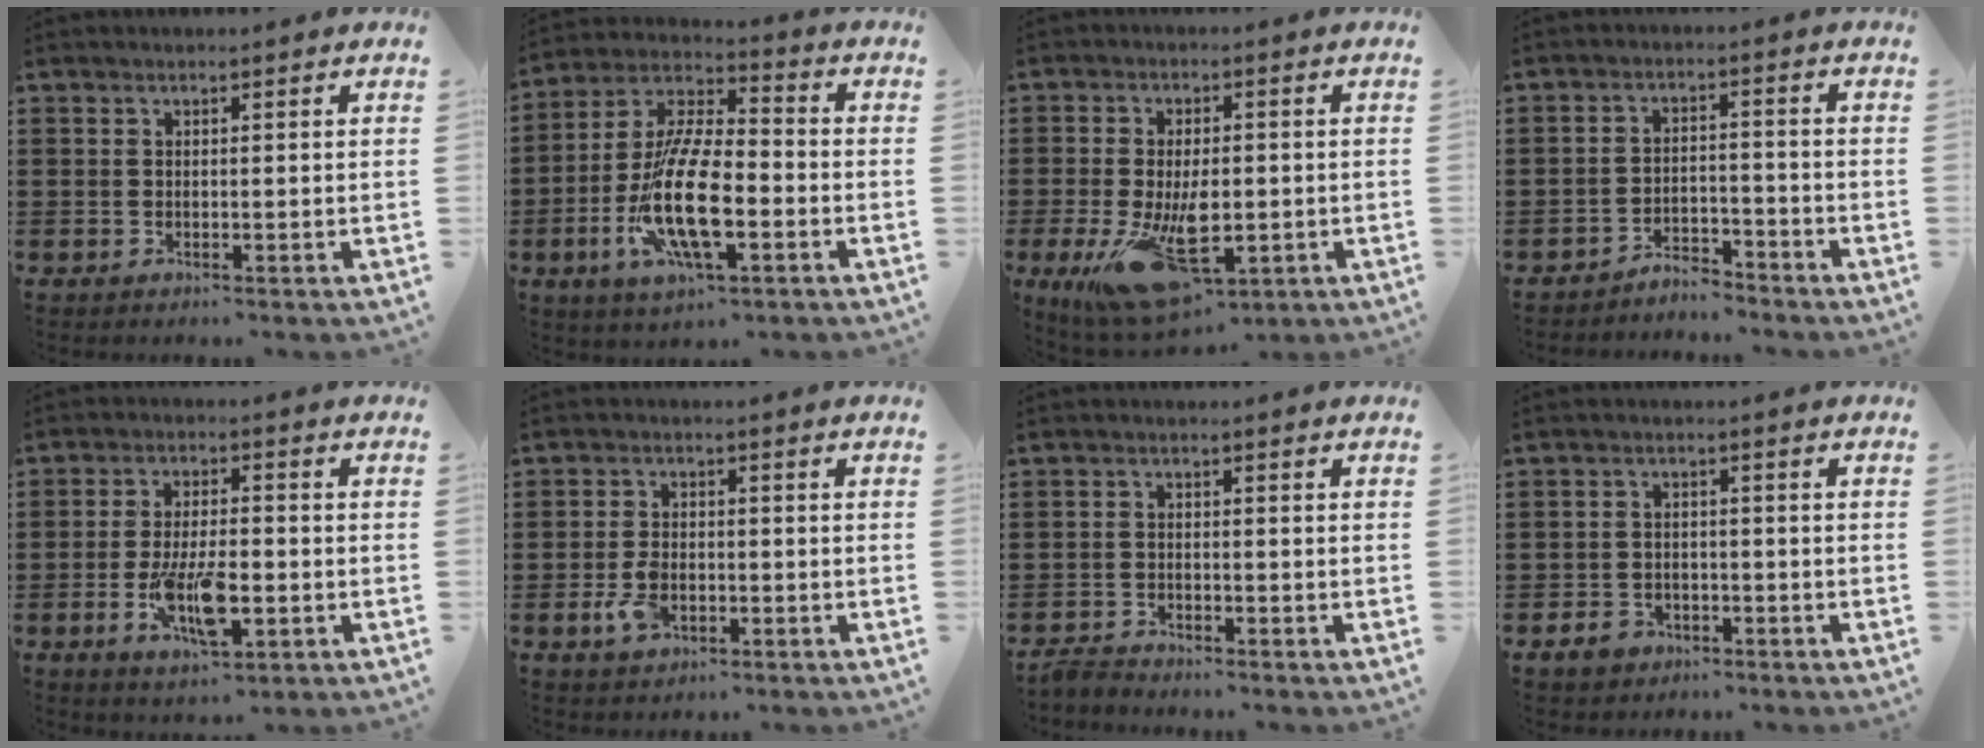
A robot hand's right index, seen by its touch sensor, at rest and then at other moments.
{"total": 14.2, "force": [-4.3, 5.3, 12.4], "torque": [-0.276, -0.008, -0.085]}
{"total": 13.0, "force": [-3.5, 6.2, 10.9], "torque": [-0.201, -0.012, -0.055]}
{"total": 3.6, "force": [-3.6, 0.4, 0.0], "torque": [-0.006, 0.003, -0.076]}
{"total": 9.5, "force": [-2.8, 3.7, 8.3], "torque": [-0.174, -0.009, -0.050]}
{"total": 4.6, "force": [-1.7, 2.7, 3.3], "torque": [-0.078, -0.001, -0.033]}
{"total": 2.0, "force": [-2.0, 0.2, -0.1], "torque": [-0.003, 0.002, -0.042]}
{"total": 2.7, "force": [-2.1, 1.7, 0.7], "torque": [-0.017, 0.006, -0.042]}